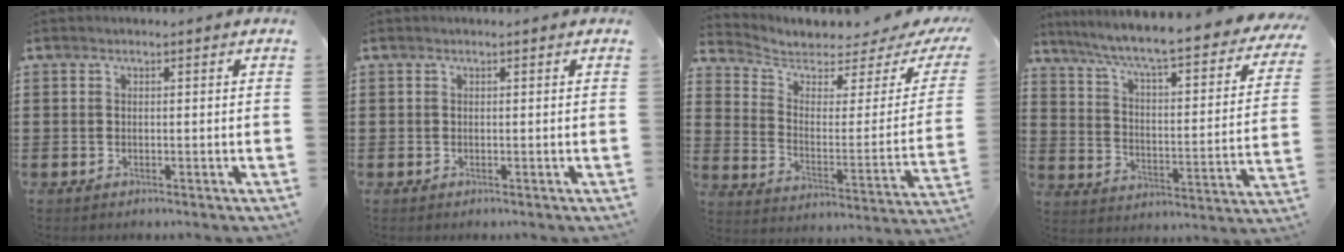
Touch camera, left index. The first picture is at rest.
{"total": 0.0}
{"total": 3.9, "force": [3.1, 1.6, 1.8], "torque": [-0.057, -0.026, 0.050]}
{"total": 6.5, "force": [5.2, -0.3, 3.9], "torque": [-0.099, -0.048, 0.077]}